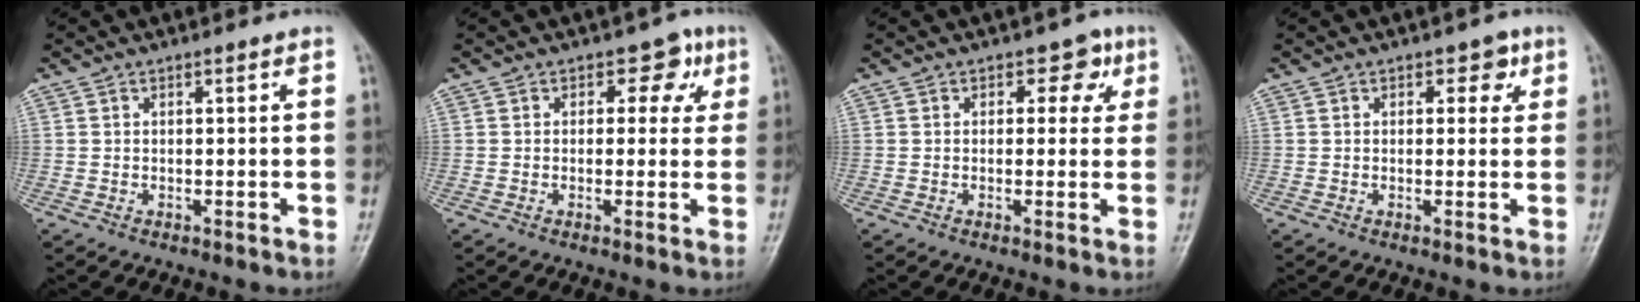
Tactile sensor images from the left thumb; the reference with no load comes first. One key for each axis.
{"total": 4.7, "fx": 1.6, "fy": 3.6, "fz": 2.6, "tx": 0.011, "ty": 0.001, "tz": 0.008}
{"total": 4.0, "fx": 1.4, "fy": 3.1, "fz": 2.2, "tx": 0.011, "ty": 0.000, "tz": 0.007}
{"total": 2.8, "fx": 1.2, "fy": 2.0, "fz": 1.5, "tx": 0.009, "ty": -0.002, "tz": 0.009}